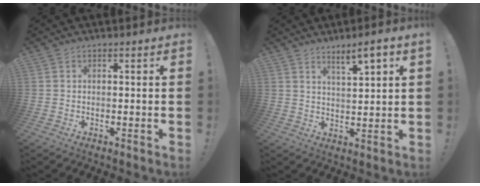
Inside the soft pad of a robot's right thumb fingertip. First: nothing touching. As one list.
[{"total": 5.6, "force": [4.1, 0.2, 3.8], "torque": [-0.051, -0.026, 0.064]}]